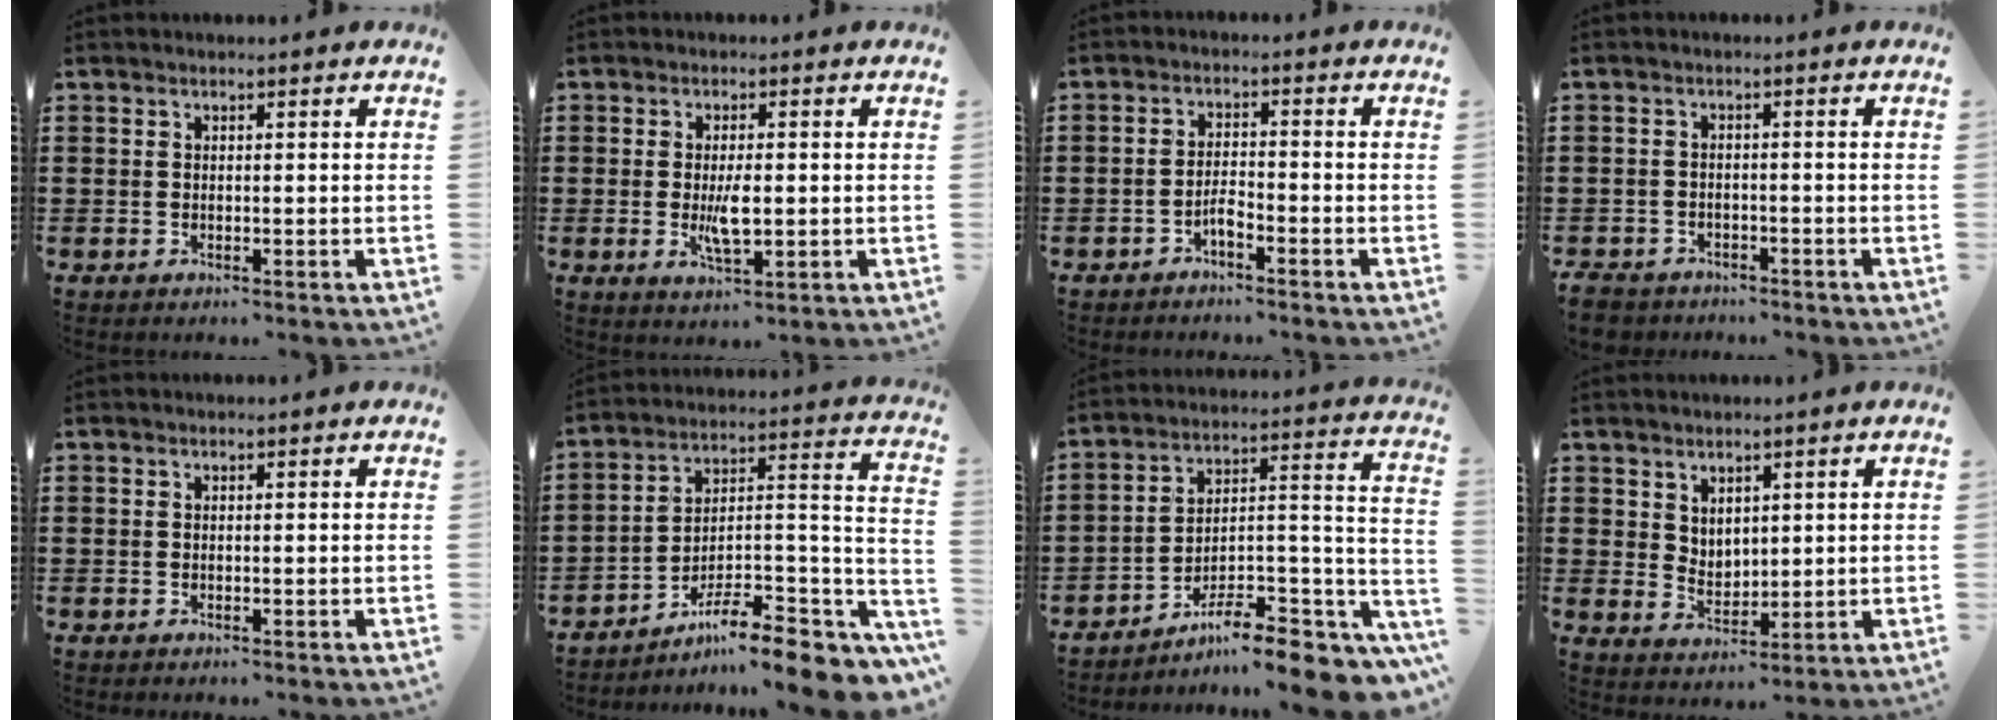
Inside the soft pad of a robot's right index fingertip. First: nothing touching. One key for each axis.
{"total": 4.5, "fx": -0.3, "fy": 1.6, "fz": 4.2, "tx": -0.088, "ty": -0.004, "tz": -0.010}
{"total": 2.6, "fx": -1.8, "fy": 0.6, "fz": 1.7, "tx": -0.040, "ty": 0.003, "tz": -0.037}
{"total": 2.0, "fx": -1.8, "fy": 0.6, "fz": 0.1, "tx": -0.015, "ty": 0.000, "tz": -0.043}
{"total": 0.0}
{"total": 9.8, "fx": -7.4, "fy": 2.3, "fz": 6.1, "tx": -0.090, "ty": 0.009, "tz": -0.139}
{"total": 9.5, "fx": -7.4, "fy": 2.4, "fz": 5.5, "tx": -0.081, "ty": 0.008, "tz": -0.135}
{"total": 3.5, "fx": 2.8, "fy": 2.1, "fz": 0.3, "tx": -0.016, "ty": -0.001, "tz": 0.054}